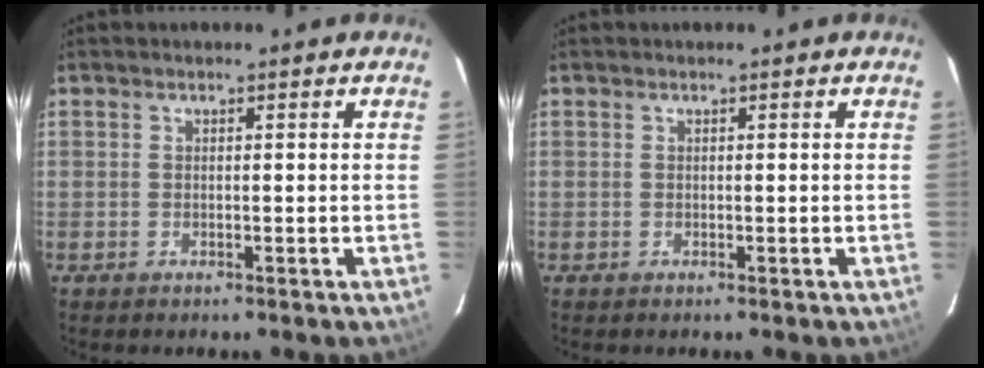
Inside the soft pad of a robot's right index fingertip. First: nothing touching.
{"total": 0.0}